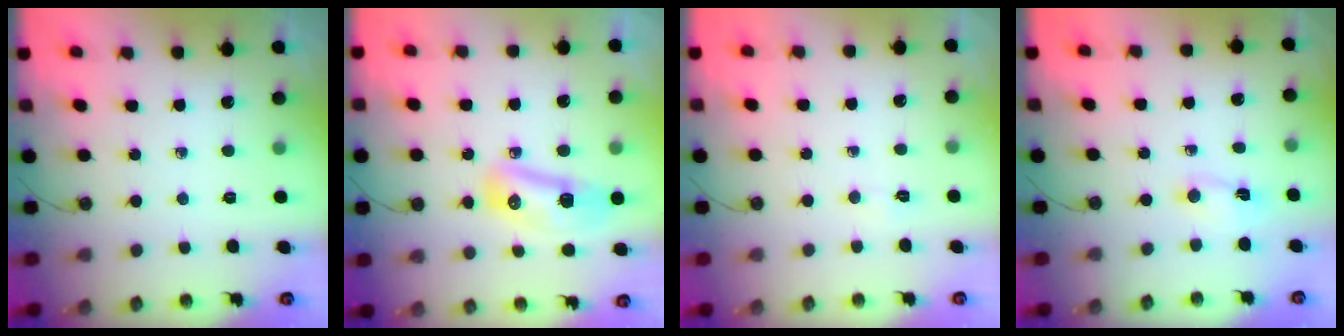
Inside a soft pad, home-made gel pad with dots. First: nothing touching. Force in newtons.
{"total": 12.4, "press": 11.5, "slide": 4.7}
{"total": 2.9, "press": 2.6, "slide": 1.4}
{"total": 1.0, "press": 1.0, "slide": 0.4}